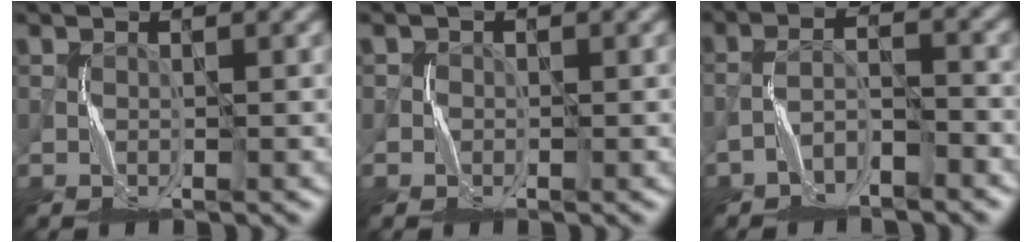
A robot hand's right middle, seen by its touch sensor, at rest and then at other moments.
{"total": 1.5, "force": [-0.3, 1.5, 0.0], "torque": [0.004, 0.002, -0.008]}
{"total": 2.7, "force": [-2.4, 0.7, 1.1], "torque": [-0.023, 0.014, -0.049]}